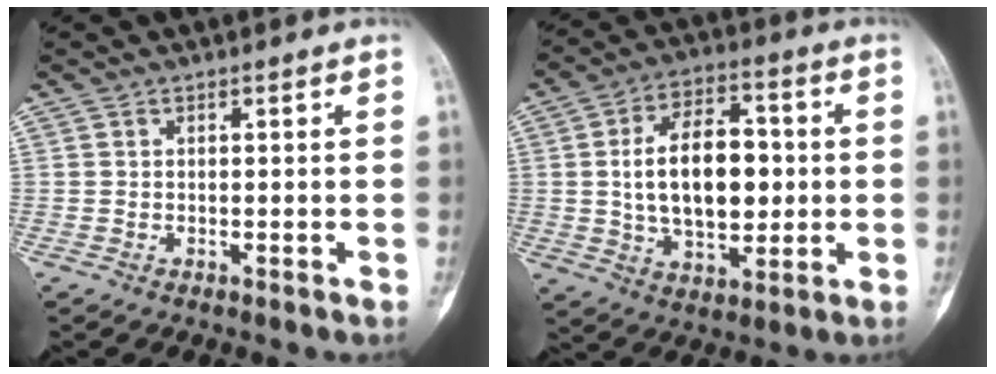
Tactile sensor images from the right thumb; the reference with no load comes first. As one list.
[{"total": 16.3, "force": [0.8, 9.5, 13.2], "torque": [-0.190, 0.011, 0.015]}]